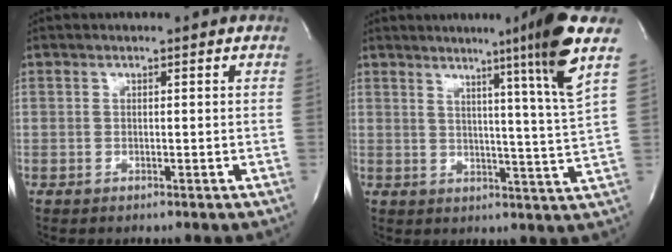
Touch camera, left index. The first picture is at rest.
{"total": 9.9, "force": [5.4, -3.7, 7.5], "torque": [-0.119, -0.042, 0.076]}